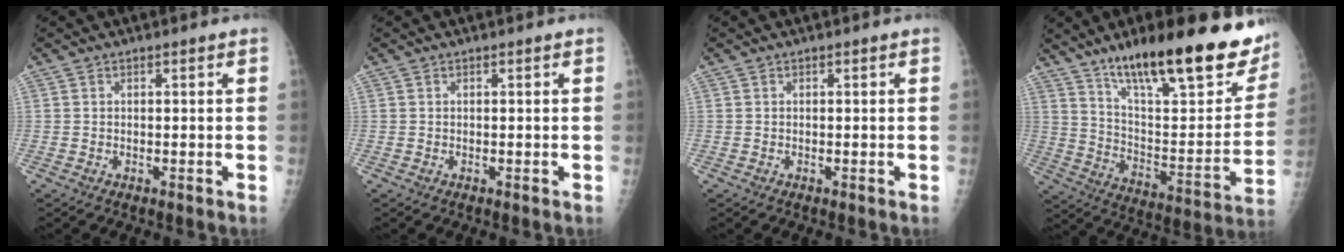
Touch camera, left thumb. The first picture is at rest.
{"total": 0.0}
{"total": 0.0}
{"total": 30.2, "force": [20.2, 8.1, 21.0], "torque": [-0.275, -0.073, 0.310]}